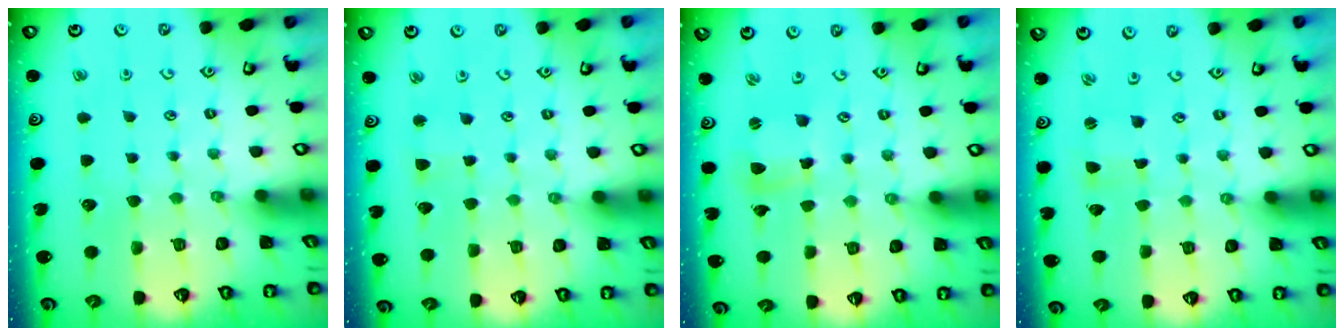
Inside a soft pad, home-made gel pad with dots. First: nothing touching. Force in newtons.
{"total": 2.1, "press": 2.0, "slide": 0.3}
{"total": 4.6, "press": 4.5, "slide": 0.5}
{"total": 1.0, "press": 1.0, "slide": 0.1}